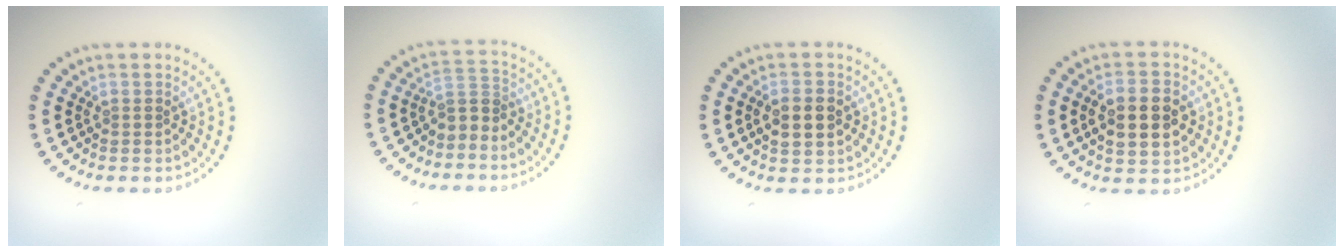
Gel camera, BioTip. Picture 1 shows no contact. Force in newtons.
{"total": 2.1, "press": 1.6, "slide": 1.3}
{"total": 3.1, "press": 3.1, "slide": 0.3}
{"total": 5.1, "press": 5.0, "slide": 0.3}